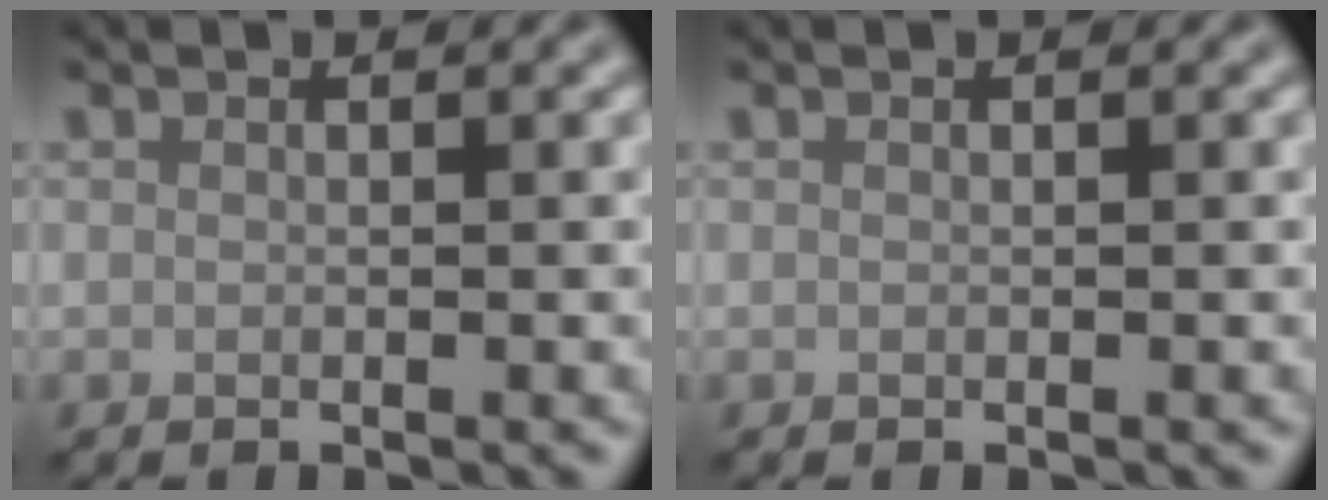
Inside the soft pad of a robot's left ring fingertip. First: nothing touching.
{"total": 0.0}